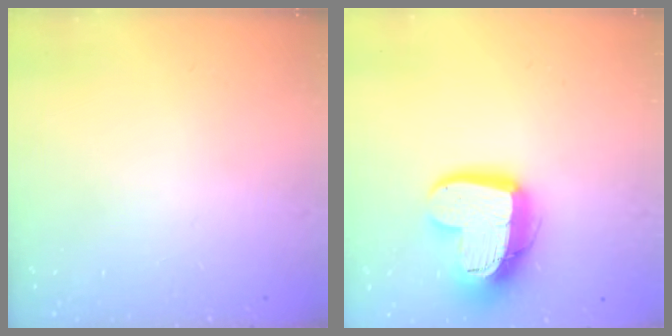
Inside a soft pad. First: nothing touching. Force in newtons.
{"total": 16.3, "press": 16.3, "slide": 1.4}